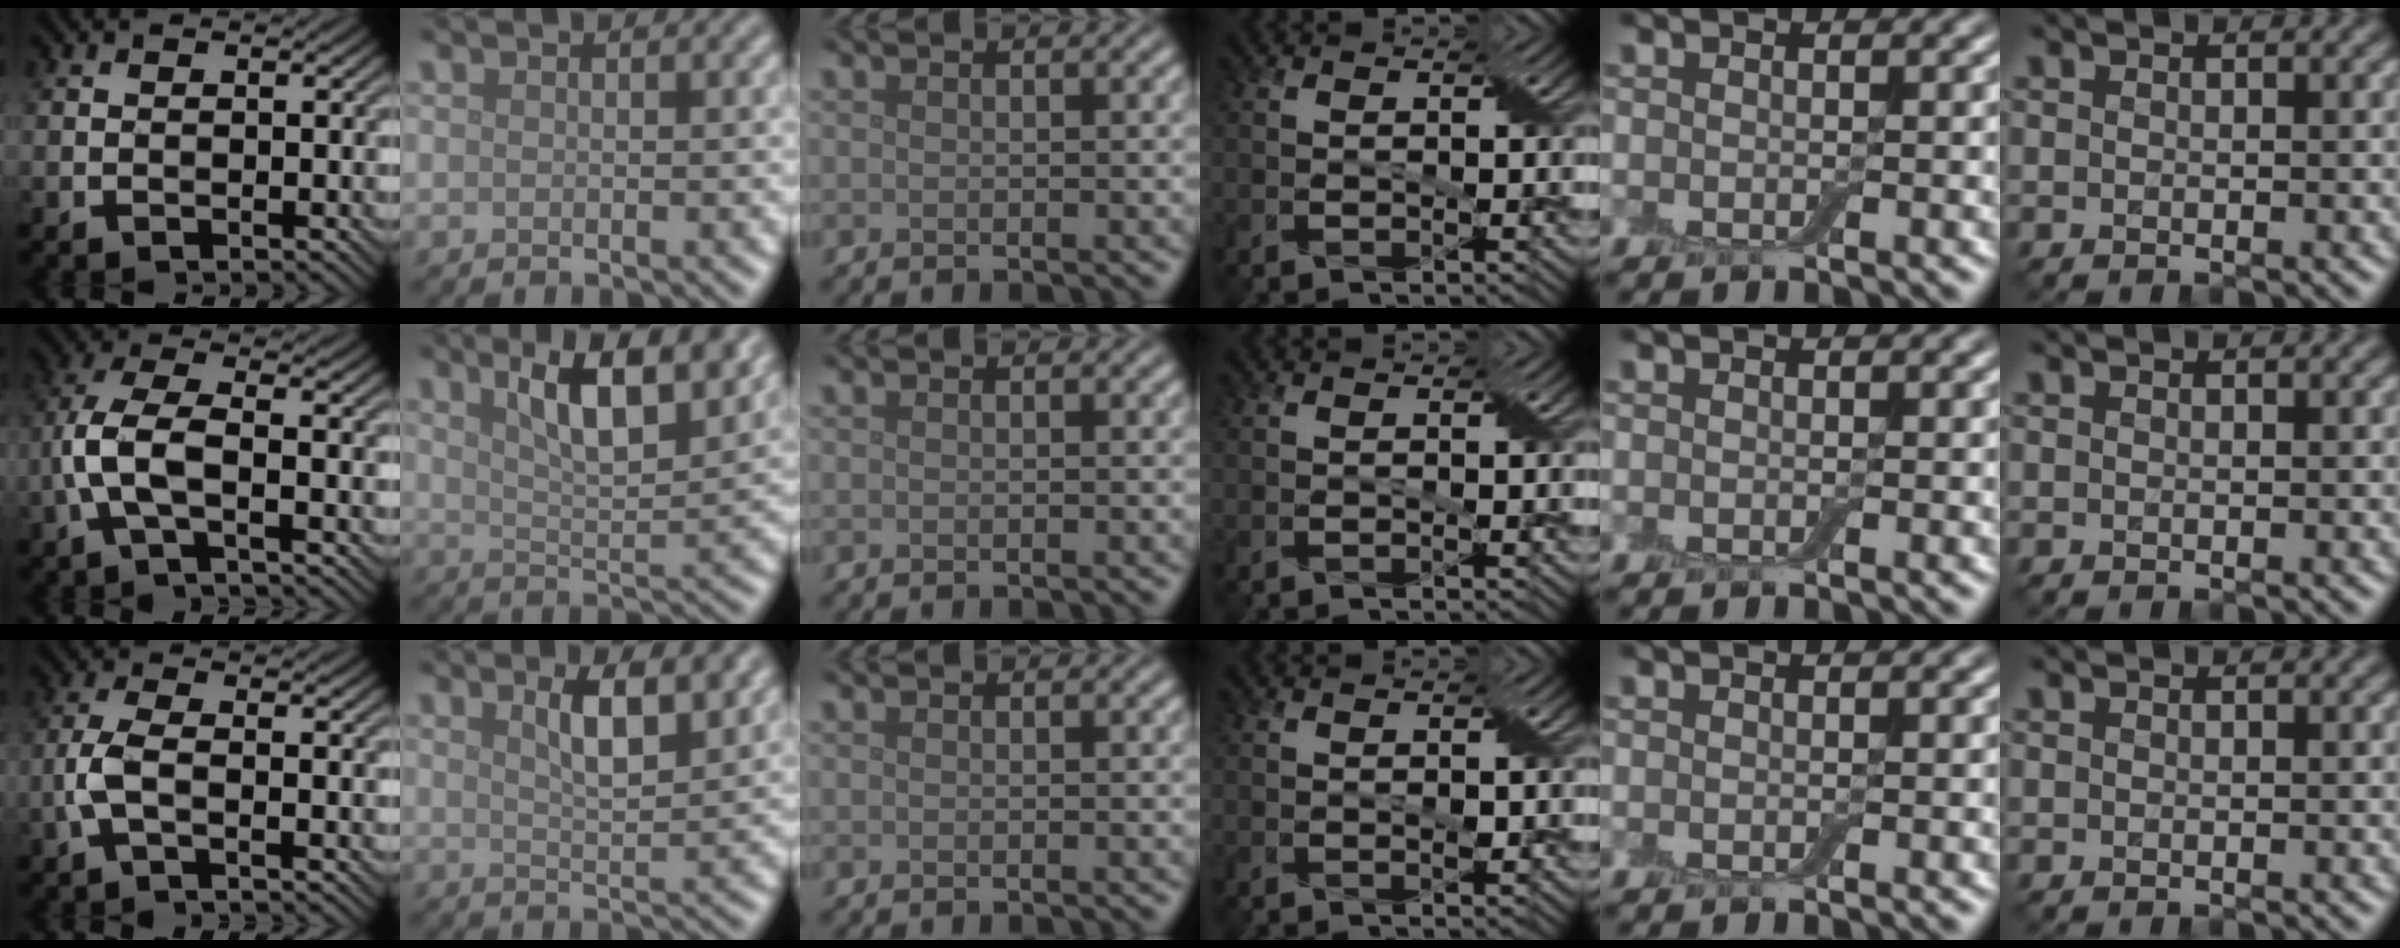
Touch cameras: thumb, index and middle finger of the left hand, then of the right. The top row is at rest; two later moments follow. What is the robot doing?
{"motion": "insert", "object": "box of matches"}